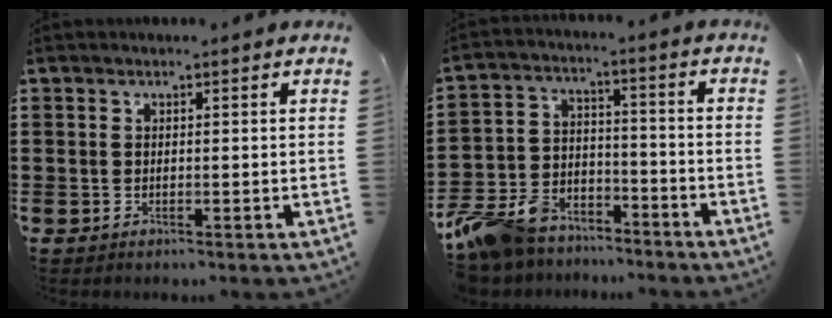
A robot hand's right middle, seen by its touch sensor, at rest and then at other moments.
{"total": 9.4, "force": [-8.6, 3.5, 1.8], "torque": [-0.071, 0.018, -0.176]}